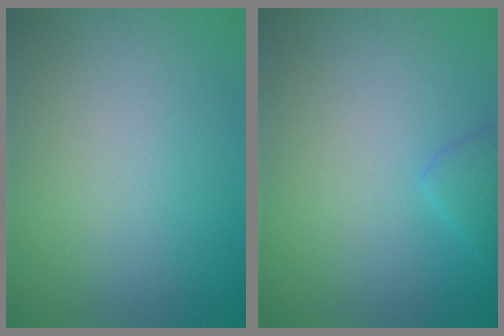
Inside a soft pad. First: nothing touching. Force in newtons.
{"total": 1.7, "press": 1.7, "slide": 0.1}